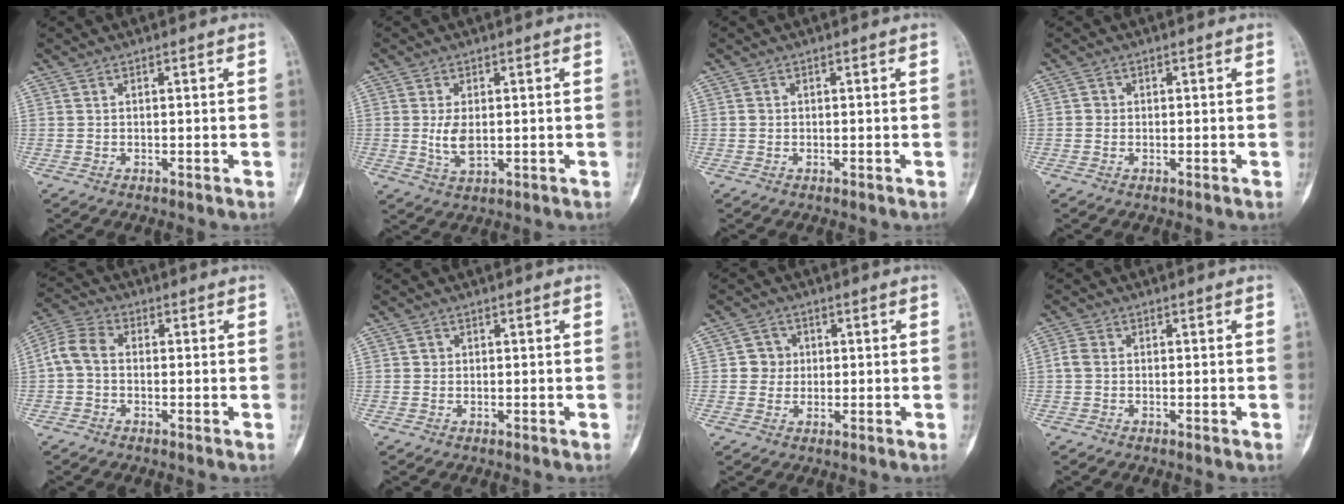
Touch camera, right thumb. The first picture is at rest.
{"total": 4.5, "force": [0.1, 2.3, 3.8], "torque": [-0.074, -0.010, 0.007]}
{"total": 0.6, "force": [-0.1, 0.6, 0.2], "torque": [0.000, 0.002, -0.001]}
{"total": 1.0, "force": [-0.1, 1.0, 0.2], "torque": [0.003, 0.004, -0.003]}
{"total": 6.0, "force": [-0.4, 4.3, 4.2], "torque": [-0.081, 0.019, -0.021]}
{"total": 0.8, "force": [0.0, 0.8, 0.1], "torque": [0.005, 0.003, 0.000]}
{"total": 3.7, "force": [0.3, 3.6, 0.7], "torque": [0.019, 0.008, 0.000]}
{"total": 2.2, "force": [-0.1, 1.8, 1.3], "torque": [-0.025, 0.004, -0.006]}